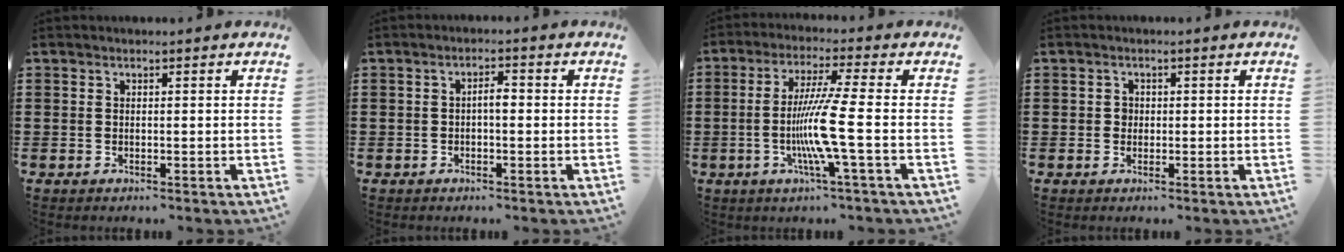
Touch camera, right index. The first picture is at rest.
{"total": 2.3, "force": [-0.3, 0.7, 2.1], "torque": [-0.040, 0.004, -0.007]}
{"total": 9.1, "force": [-1.9, -0.7, 8.9], "torque": [-0.175, -0.020, -0.044]}
{"total": 1.3, "force": [0.1, 1.1, 0.6], "torque": [-0.013, 0.007, 0.000]}